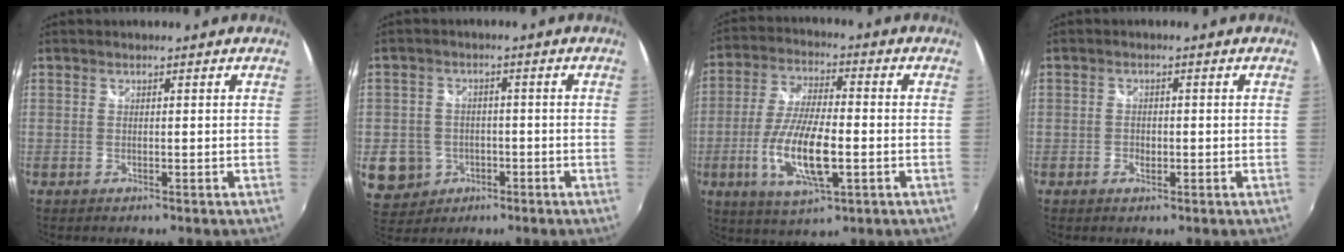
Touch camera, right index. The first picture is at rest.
{"total": 8.4, "force": [-2.5, 7.6, 2.4], "torque": [-0.083, 0.010, -0.028]}
{"total": 13.4, "force": [-3.9, 4.1, 12.1], "torque": [-0.249, -0.013, -0.072]}
{"total": 1.7, "force": [-0.8, 1.4, 0.7], "torque": [-0.014, -0.002, -0.013]}